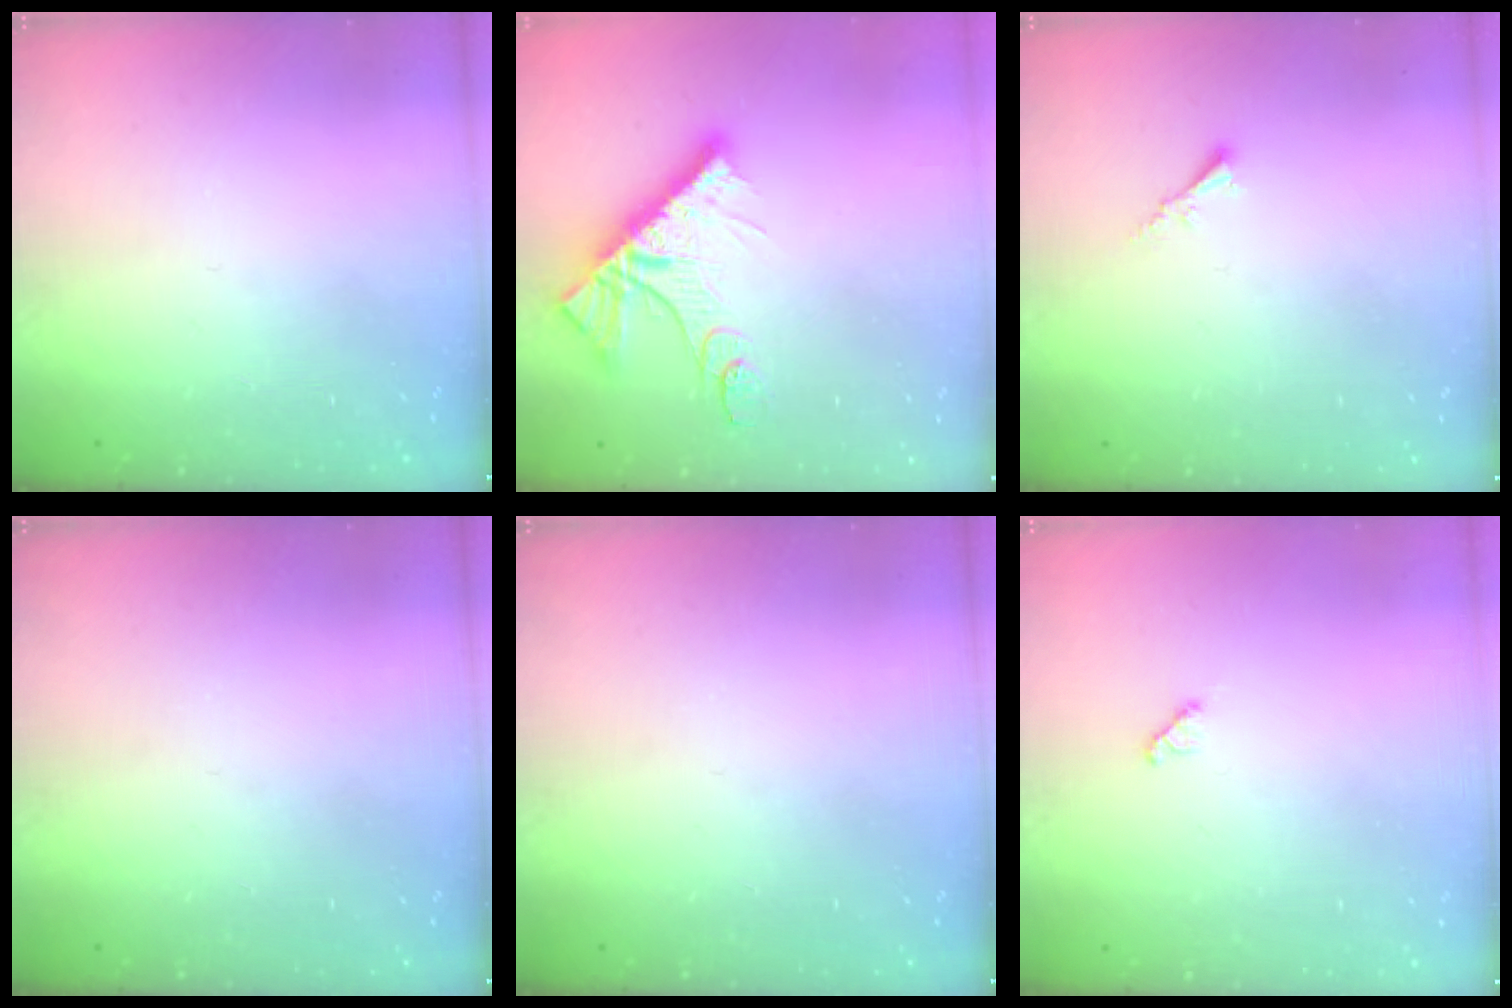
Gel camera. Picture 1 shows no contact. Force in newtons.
{"total": 13.5, "press": 13.5, "slide": 1.1}
{"total": 1.7, "press": 1.6, "slide": 0.4}
{"total": 0.0}
{"total": 0.0}
{"total": 2.9, "press": 2.9, "slide": 0.3}